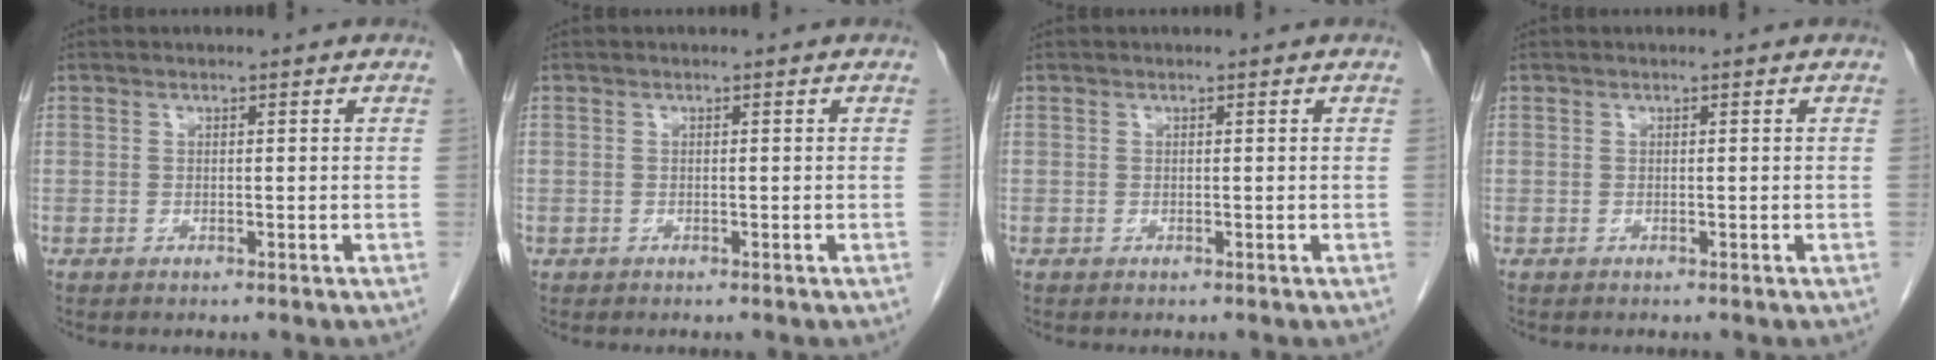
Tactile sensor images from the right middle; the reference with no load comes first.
{"total": 0.0}
{"total": 0.0}
{"total": 0.0}